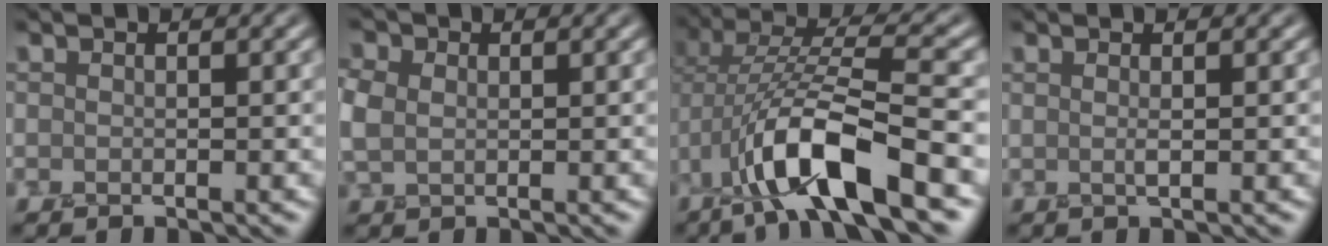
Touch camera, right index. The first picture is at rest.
{"total": 3.0, "force": [0.6, 2.4, 1.7], "torque": [-0.051, 0.007, 0.008]}
{"total": 9.6, "force": [-4.0, 2.6, 8.3], "torque": [-0.160, 0.009, -0.076]}
{"total": 0.8, "force": [0.2, 0.2, 0.7], "torque": [-0.011, 0.000, 0.001]}